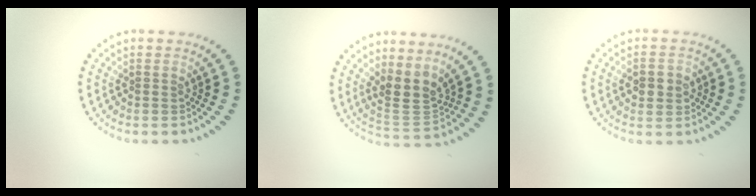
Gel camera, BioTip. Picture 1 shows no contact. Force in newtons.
{"total": 3.4, "press": 2.9, "slide": 1.8}
{"total": 2.4, "press": 2.4, "slide": 0.3}